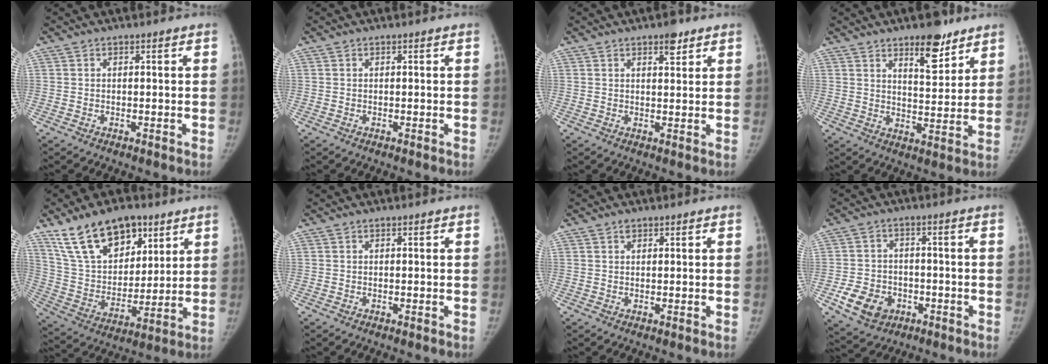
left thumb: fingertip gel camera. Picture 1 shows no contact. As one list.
[{"total": 0.0}, {"total": 3.5, "force": [2.3, 1.5, 2.1], "torque": [-0.017, -0.012, 0.031]}, {"total": 9.4, "force": [6.3, 3.7, 5.8], "torque": [-0.060, -0.044, 0.097]}, {"total": 19.5, "force": [12.0, 10.8, 10.8], "torque": [-0.144, -0.042, 0.224]}, {"total": 0.0}, {"total": 1.1, "force": [0.7, 0.7, 0.4], "torque": [0.001, -0.004, 0.010]}, {"total": 8.8, "force": [-3.3, 6.9, 4.2], "torque": [-0.056, 0.016, -0.048]}]